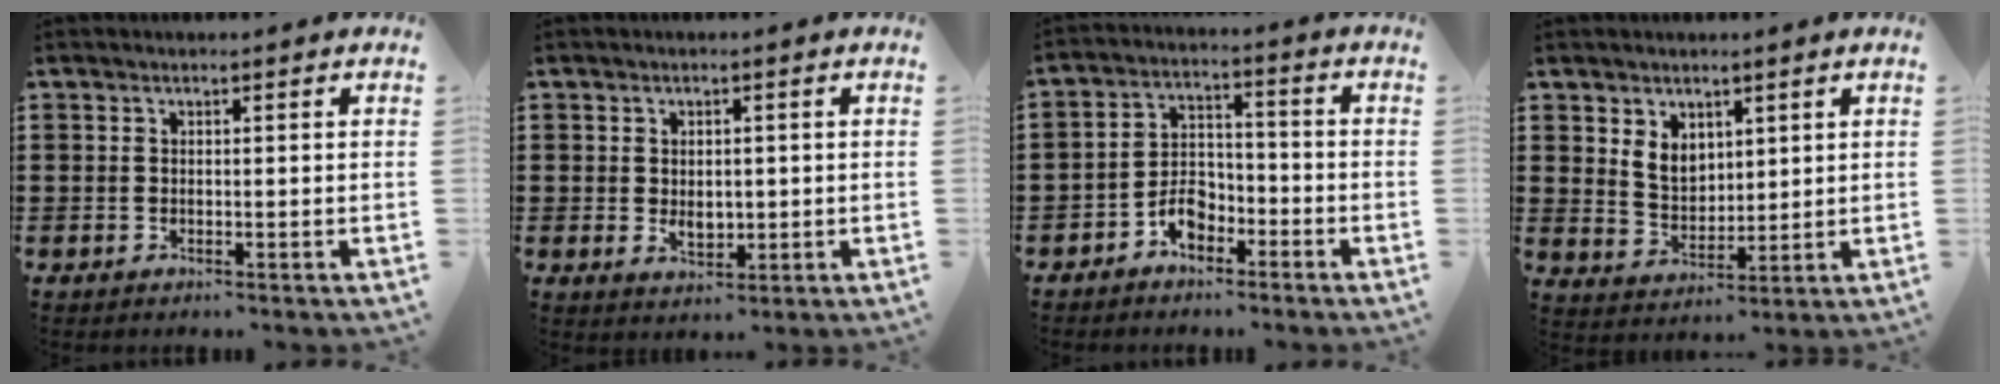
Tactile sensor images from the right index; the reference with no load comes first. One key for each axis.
{"total": 2.8, "fx": 0.0, "fy": 1.9, "fz": 2.1, "tx": -0.034, "ty": 0.003, "tz": -0.002}
{"total": 5.1, "fx": -3.1, "fy": 3.1, "fz": 2.6, "tx": -0.053, "ty": 0.012, "tz": -0.061}
{"total": 4.7, "fx": 2.5, "fy": 3.4, "fz": 2.0, "tx": -0.053, "ty": 0.010, "tz": 0.047}